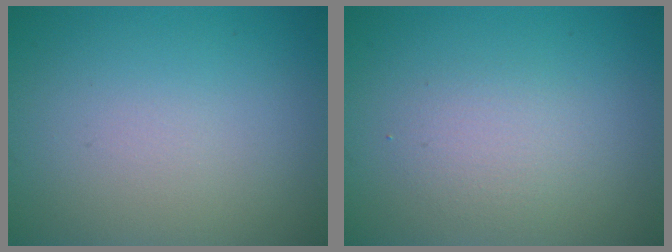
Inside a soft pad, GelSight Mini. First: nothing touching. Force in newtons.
{"total": 1.7, "press": 1.7, "slide": 0.0}